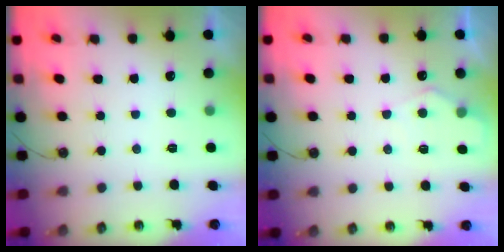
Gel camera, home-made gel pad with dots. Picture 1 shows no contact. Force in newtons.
{"total": 5.5, "press": 5.5, "slide": 0.7}